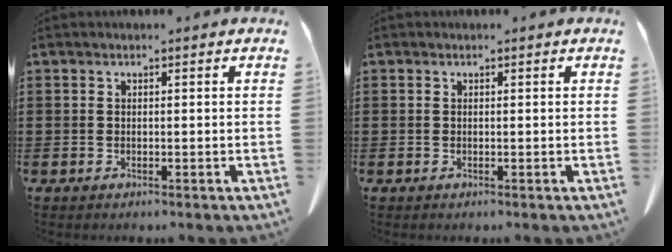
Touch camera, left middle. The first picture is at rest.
{"total": 0.0}